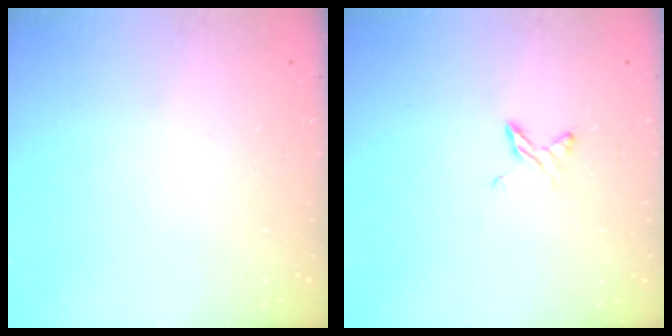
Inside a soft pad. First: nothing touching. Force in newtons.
{"total": 4.2, "press": 4.2, "slide": 0.6}